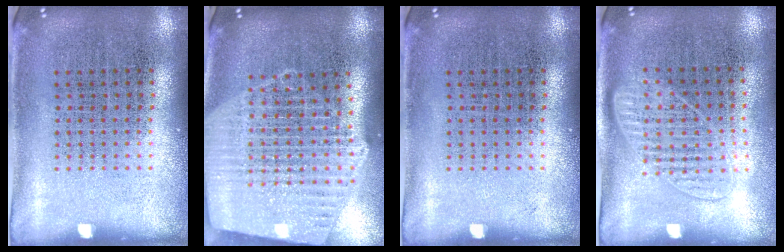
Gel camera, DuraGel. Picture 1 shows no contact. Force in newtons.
{"total": 2.6, "press": 2.2, "slide": 1.4}
{"total": 0.0}
{"total": 1.2, "press": 1.1, "slide": 0.4}